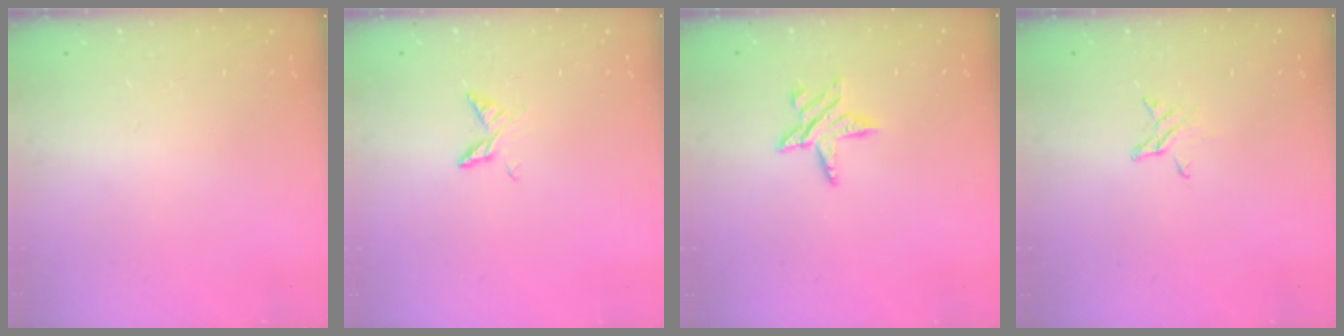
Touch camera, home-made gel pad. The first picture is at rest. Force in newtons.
{"total": 7.2, "press": 7.2, "slide": 0.6}
{"total": 7.3, "press": 7.3, "slide": 0.5}
{"total": 3.1, "press": 3.1, "slide": 0.3}